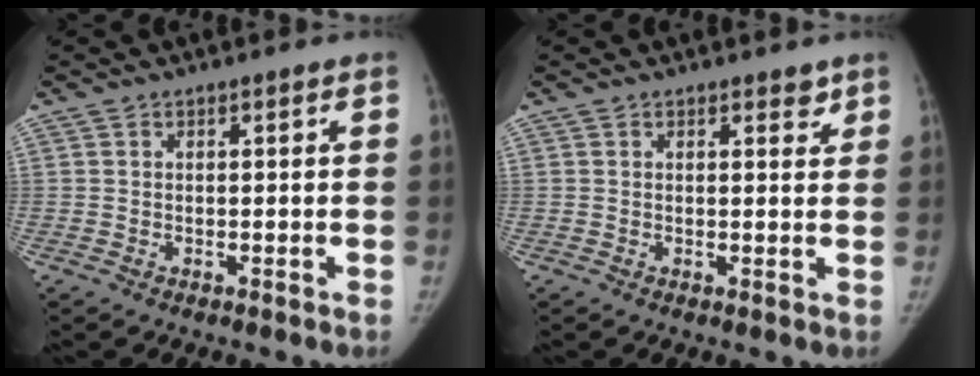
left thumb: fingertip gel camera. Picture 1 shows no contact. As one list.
[{"total": 1.7, "force": [1.3, 0.9, 0.7], "torque": [0.008, -0.007, 0.014]}]